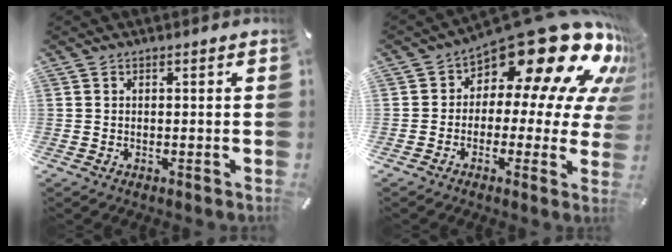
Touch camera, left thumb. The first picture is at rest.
{"total": 20.3, "force": [12.1, 8.7, 13.8], "torque": [-0.195, -0.097, 0.198]}